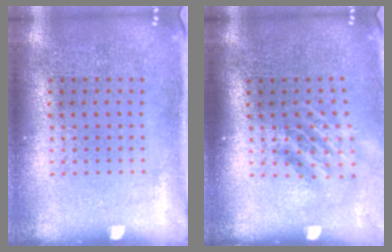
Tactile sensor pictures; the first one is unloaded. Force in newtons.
{"total": 1.6, "press": 1.1, "slide": 1.1}